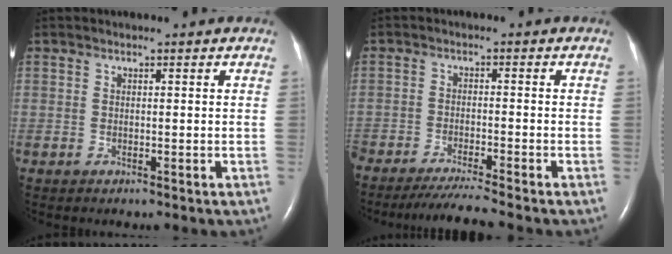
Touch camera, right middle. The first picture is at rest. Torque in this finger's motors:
{"motor_torque": [1.04, -1.10, 0.35, 0.18]}